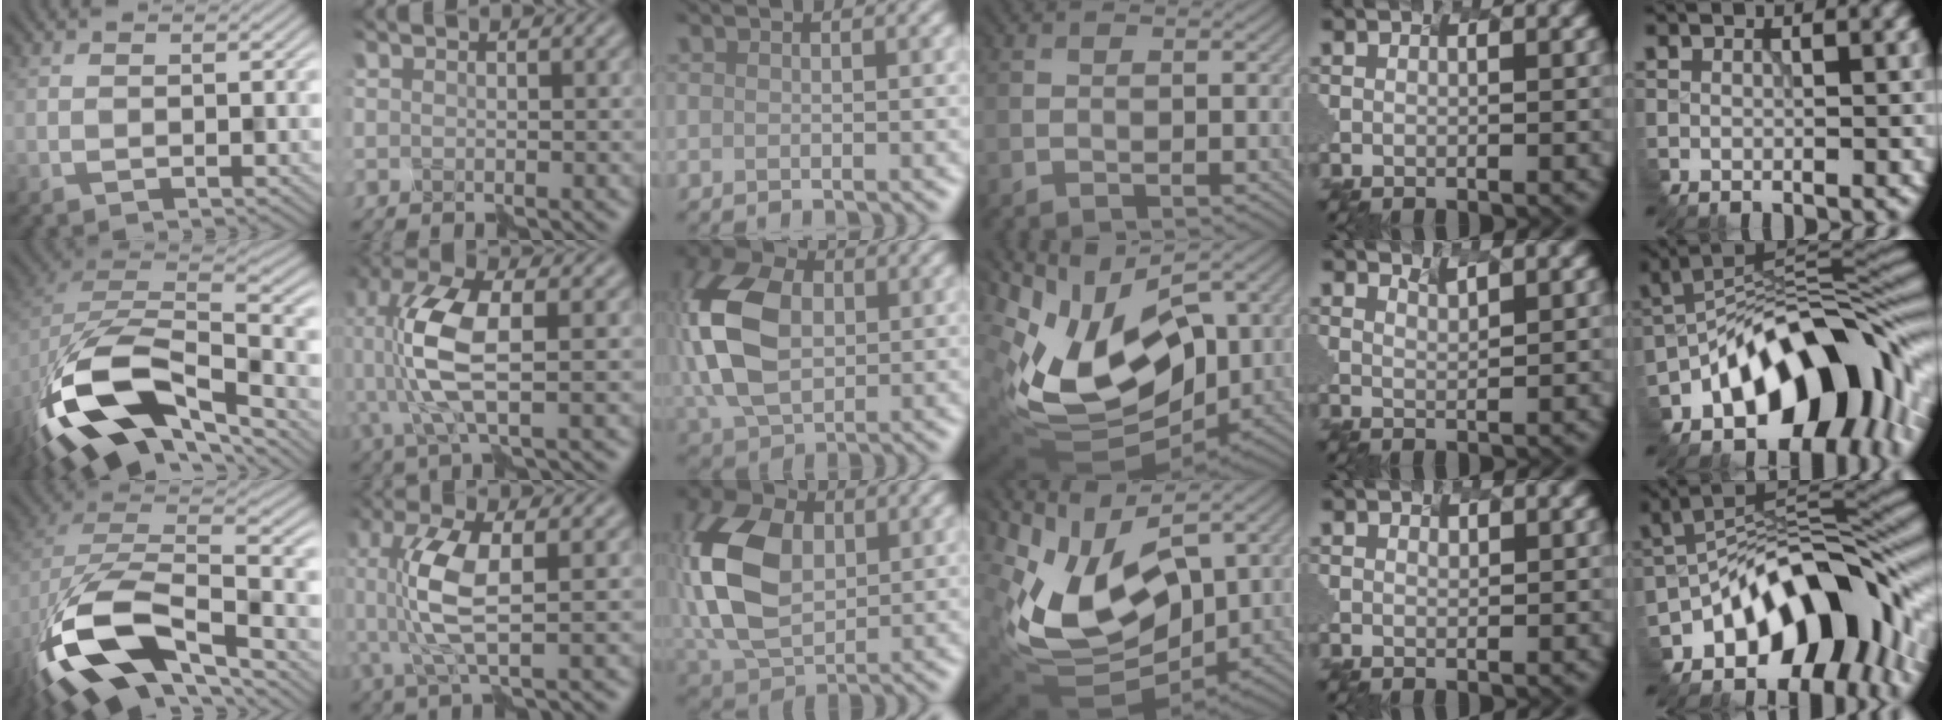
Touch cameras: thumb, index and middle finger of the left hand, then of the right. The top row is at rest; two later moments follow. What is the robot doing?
{"motion": "disassemble", "object": "markers"}